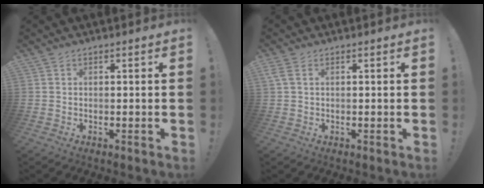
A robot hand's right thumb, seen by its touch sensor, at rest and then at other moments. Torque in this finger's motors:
{"motor_torque": [0.00, 0.02, 0.06, 0.09, 0.01]}